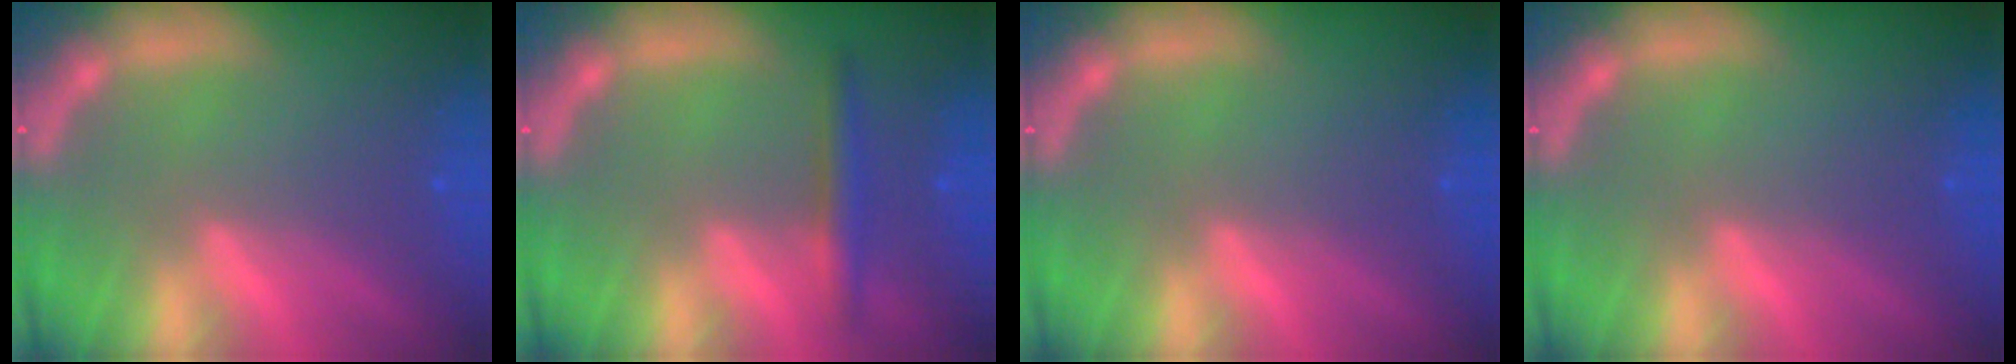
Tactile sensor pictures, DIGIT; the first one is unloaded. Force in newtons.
{"total": 2.4}
{"total": 0.0}
{"total": 0.0}